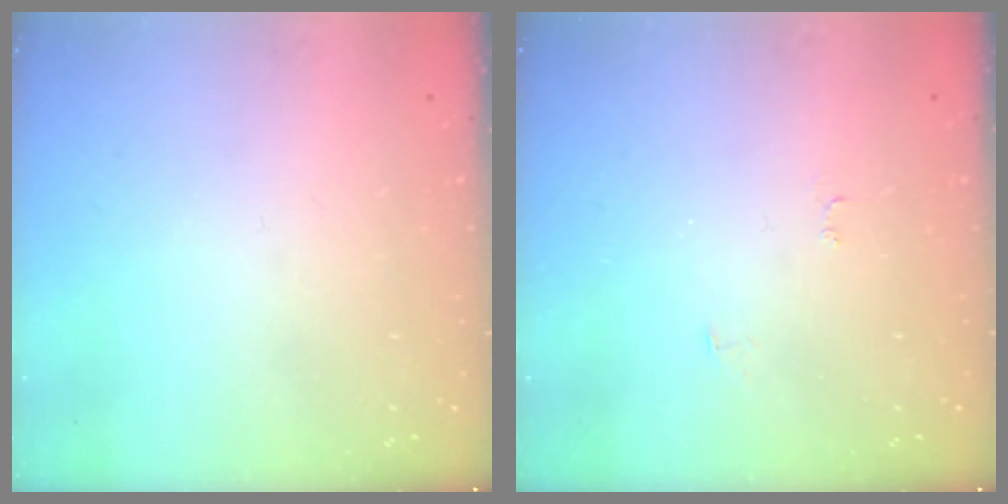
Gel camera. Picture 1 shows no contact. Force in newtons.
{"total": 4.5, "press": 4.5, "slide": 0.5}